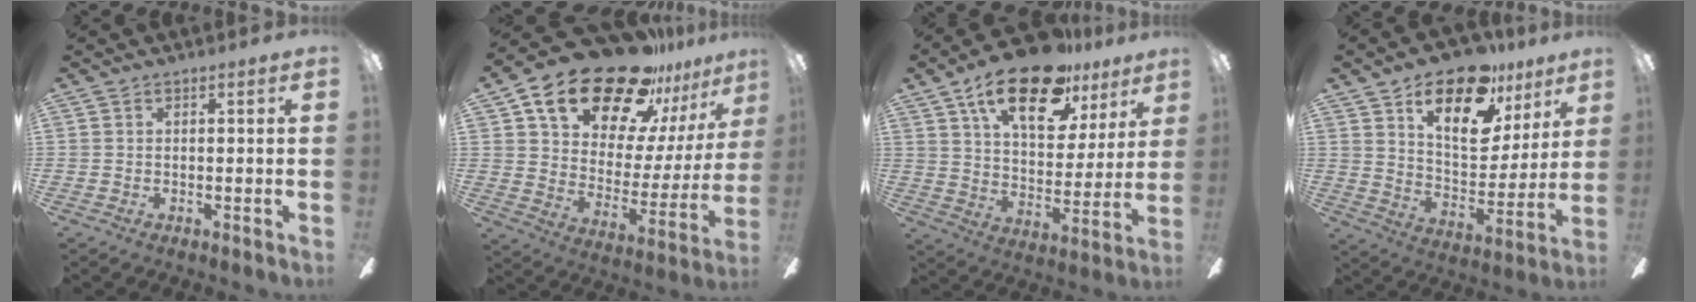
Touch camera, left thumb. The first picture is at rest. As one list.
[{"total": 24.4, "force": [18.0, 11.3, 12.0], "torque": [-0.192, -0.113, 0.317]}, {"total": 21.9, "force": [13.7, 9.7, 14.1], "torque": [-0.228, -0.067, 0.233]}, {"total": 19.9, "force": [12.6, 9.4, 12.2], "torque": [-0.195, -0.064, 0.216]}]